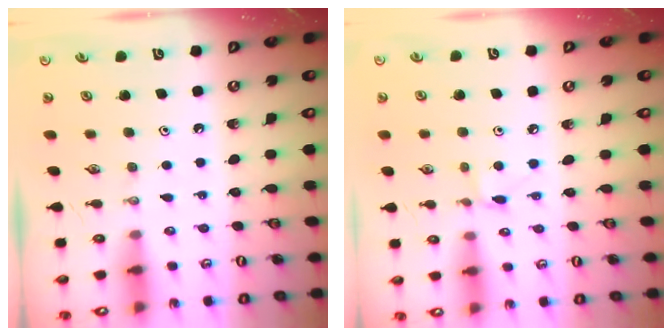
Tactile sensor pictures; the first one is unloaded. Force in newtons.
{"total": 4.4, "press": 4.3, "slide": 0.6}